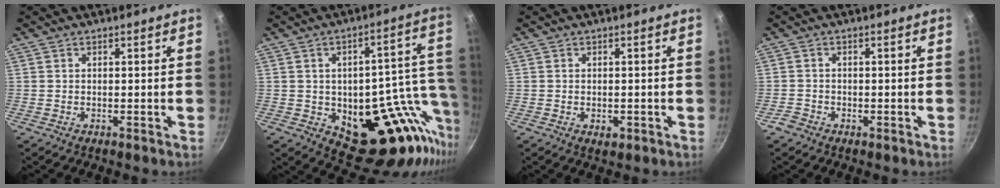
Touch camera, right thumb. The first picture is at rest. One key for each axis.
{"total": 20.1, "fx": -5.3, "fy": 11.1, "fz": 15.8, "tx": -0.143, "ty": 0.010, "tz": -0.064}
{"total": 2.1, "fx": -0.7, "fy": 1.3, "fz": 1.5, "tx": -0.022, "ty": -0.002, "tz": -0.010}
{"total": 1.8, "fx": -1.3, "fy": 1.2, "fz": 0.3, "tx": -0.005, "ty": 0.012, "tz": -0.023}